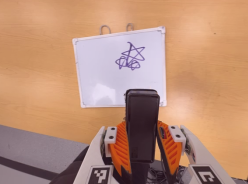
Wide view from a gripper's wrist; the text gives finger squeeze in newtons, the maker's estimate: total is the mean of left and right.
{"total": 6.6, "left": 4.2, "right": 8.9}